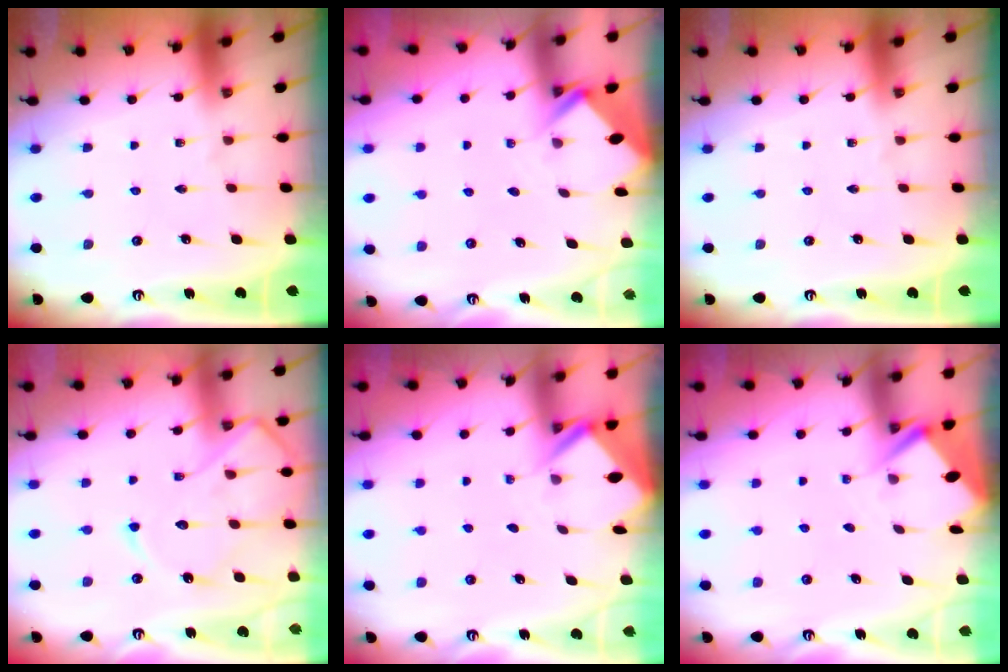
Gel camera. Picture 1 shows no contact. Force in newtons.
{"total": 2.7, "press": 2.7, "slide": 0.2}
{"total": 0.0}
{"total": 12.8, "press": 12.8, "slide": 1.2}
{"total": 2.6, "press": 2.6, "slide": 0.1}
{"total": 2.9, "press": 2.9, "slide": 0.3}